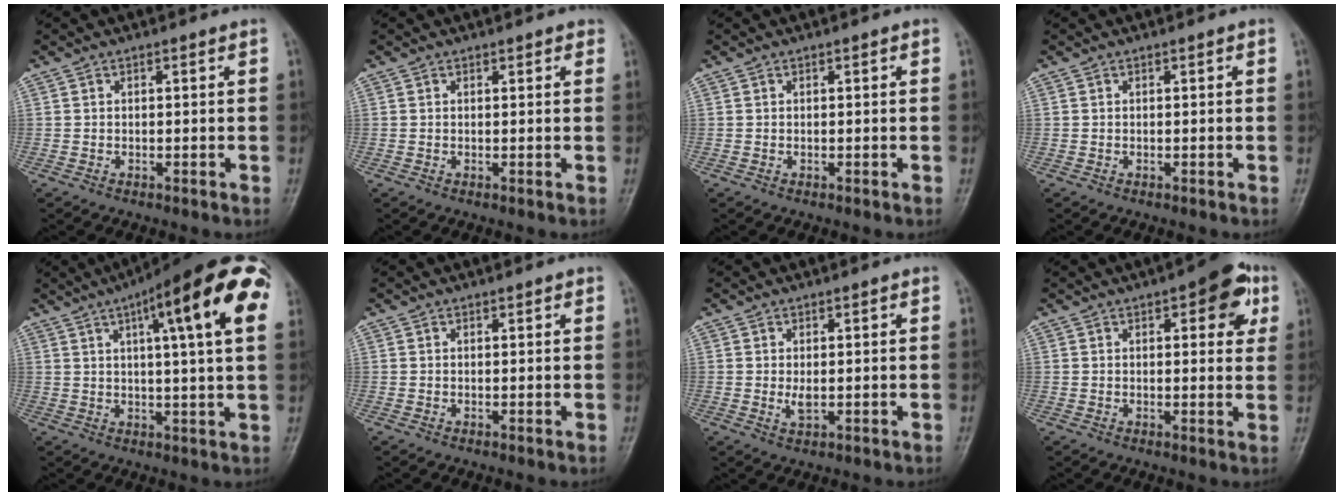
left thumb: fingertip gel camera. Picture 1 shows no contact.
{"total": 1.1, "force": [0.8, 0.6, 0.5], "torque": [0.000, -0.002, 0.005]}
{"total": 0.0}
{"total": 0.0}
{"total": 19.8, "force": [7.7, 3.7, 17.8], "torque": [-0.247, 0.008, 0.099]}
{"total": 0.7, "force": [0.4, 0.3, 0.4], "torque": [-0.003, 0.000, 0.003]}
{"total": 2.6, "force": [0.2, 1.3, 2.3], "torque": [-0.037, -0.002, 0.006]}
{"total": 8.8, "force": [3.7, 3.7, 7.0], "torque": [-0.056, -0.005, 0.037]}